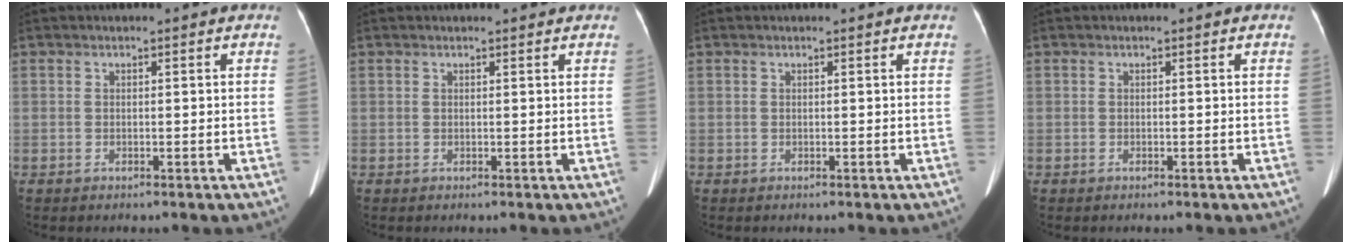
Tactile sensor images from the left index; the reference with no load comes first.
{"total": 1.6, "force": [1.5, 0.3, 0.4], "torque": [-0.011, 0.008, 0.015]}
{"total": 0.5, "force": [0.5, 0.0, 0.1], "torque": [-0.003, 0.001, 0.004]}
{"total": 0.0}